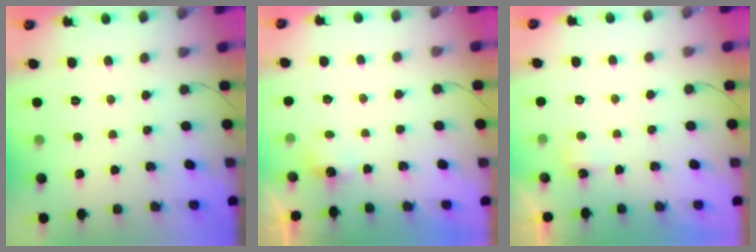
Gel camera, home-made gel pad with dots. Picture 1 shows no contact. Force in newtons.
{"total": 2.7, "press": 2.6, "slide": 0.6}
{"total": 2.3, "press": 2.2, "slide": 0.6}